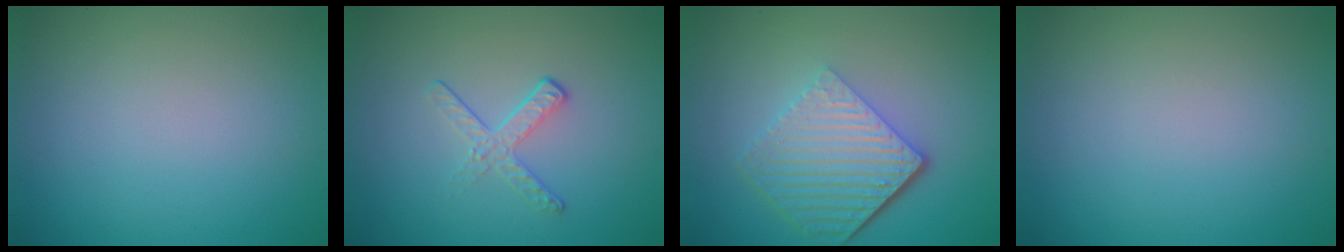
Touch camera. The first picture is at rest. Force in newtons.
{"total": 1.9, "press": 1.1, "slide": 1.6}
{"total": 6.3, "press": 4.2, "slide": 4.7}
{"total": 0.0}